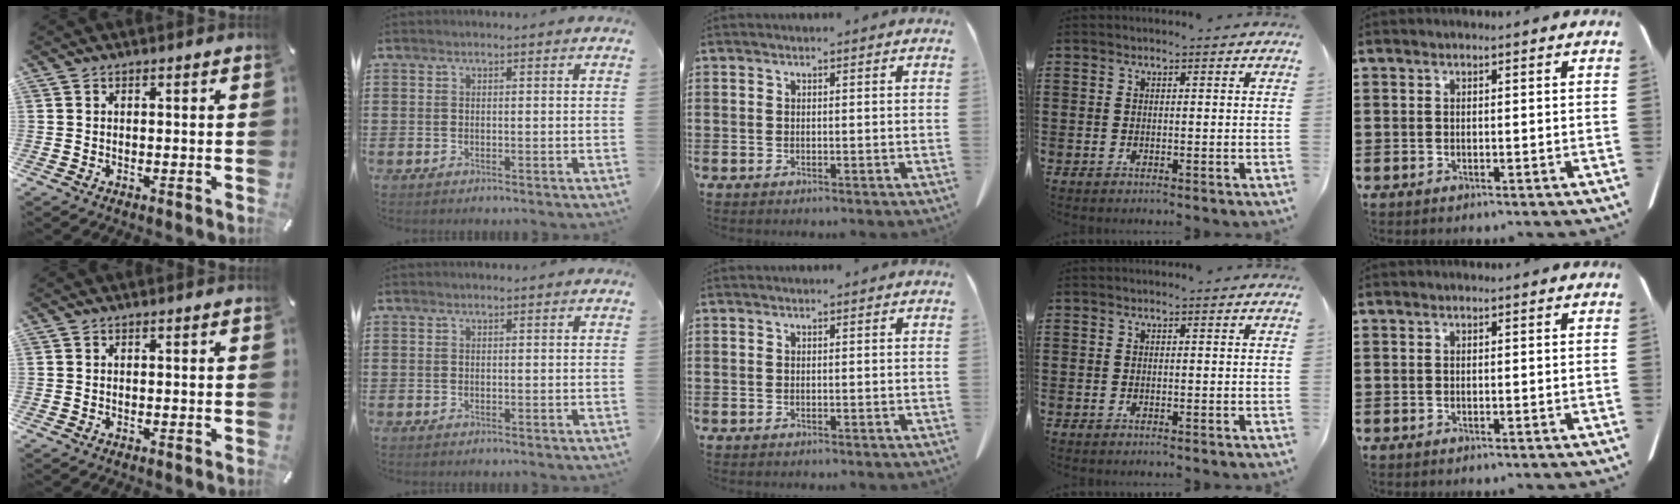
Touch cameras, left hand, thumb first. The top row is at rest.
{}